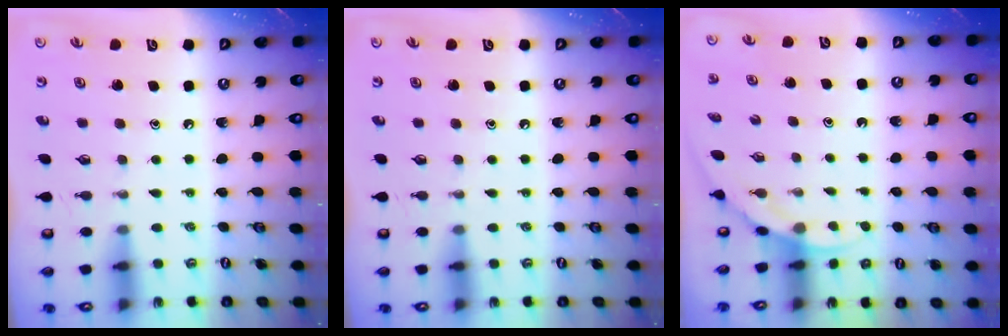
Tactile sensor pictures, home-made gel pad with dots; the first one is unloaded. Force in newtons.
{"total": 0.0}
{"total": 3.2, "press": 3.2, "slide": 0.0}